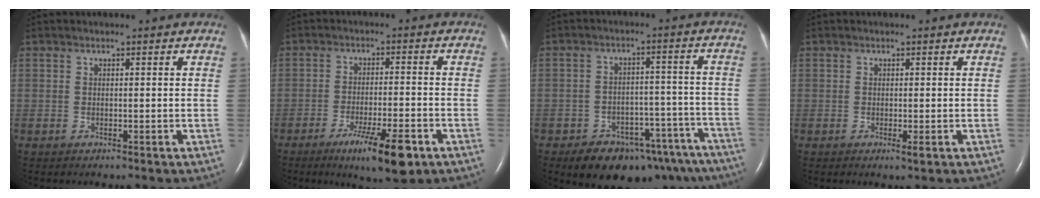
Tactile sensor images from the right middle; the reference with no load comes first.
{"total": 9.2, "force": [-5.2, 1.2, 7.5], "torque": [-0.126, -0.017, -0.078]}
{"total": 16.0, "force": [-12.5, 7.7, 6.5], "torque": [-0.043, 0.037, -0.154]}
{"total": 1.0, "force": [-0.3, 0.1, 0.9], "torque": [-0.014, -0.003, -0.005]}